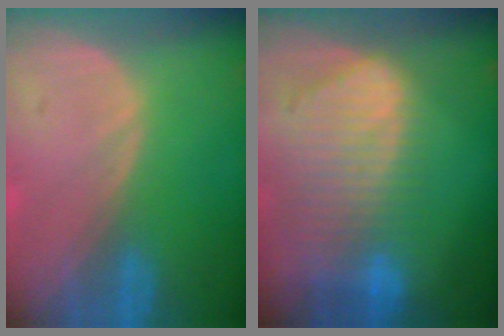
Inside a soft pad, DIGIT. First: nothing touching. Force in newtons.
{"total": 10.4, "press": 8.7, "slide": 5.5}